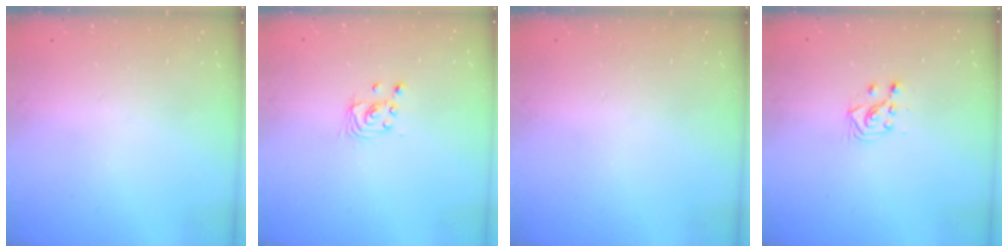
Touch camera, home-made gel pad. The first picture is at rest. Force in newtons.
{"total": 2.4, "press": 2.4, "slide": 0.2}
{"total": 0.0}
{"total": 3.7, "press": 3.6, "slide": 0.9}